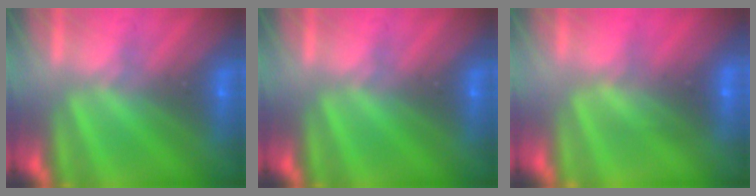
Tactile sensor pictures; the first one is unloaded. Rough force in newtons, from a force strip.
{"total": 0.0}
{"total": 2.8}